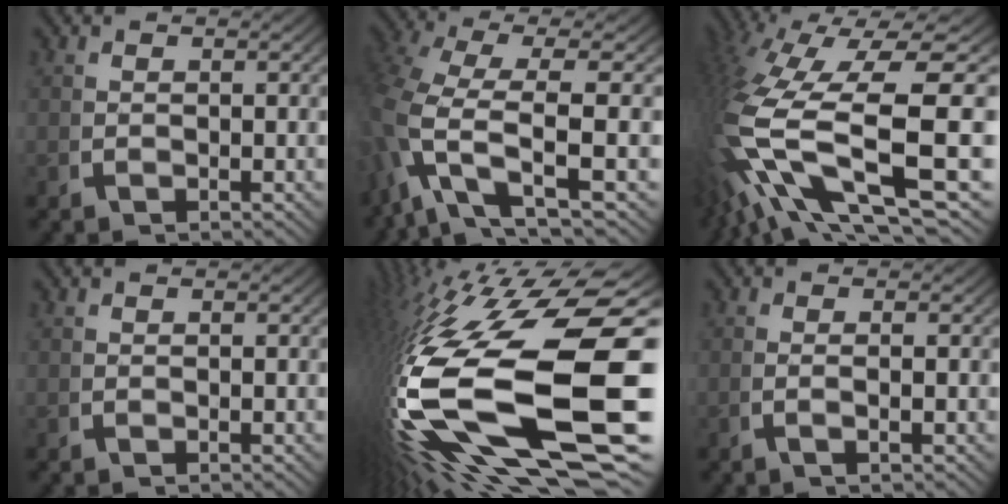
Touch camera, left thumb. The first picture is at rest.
{"total": 8.5, "force": [0.0, 4.2, 7.4], "torque": [-0.183, -0.027, 0.018]}
{"total": 16.3, "force": [-0.9, 9.1, 13.5], "torque": [-0.304, -0.052, 0.011]}
{"total": 0.0}
{"total": 21.7, "force": [-1.9, 11.7, 18.2], "torque": [-0.397, -0.075, 0.017]}
{"total": 1.3, "force": [-0.3, -0.2, 1.2], "torque": [-0.030, -0.002, -0.006]}